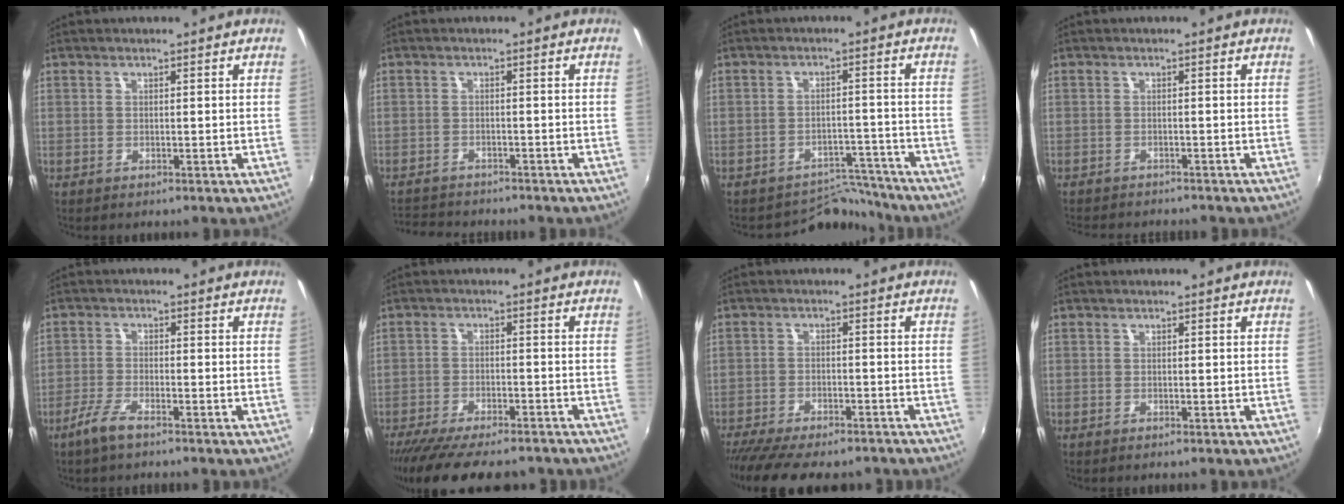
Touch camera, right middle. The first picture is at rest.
{"total": 6.5, "force": [-6.1, 1.7, 1.6], "torque": [-0.052, -0.006, -0.098]}
{"total": 6.3, "force": [-6.0, 1.6, -0.9], "torque": [0.014, 0.022, -0.088]}
{"total": 6.1, "force": [-5.6, 1.2, 1.8], "torque": [-0.049, -0.016, -0.084]}
{"total": 4.4, "force": [-3.3, 0.7, 2.8], "torque": [-0.073, -0.004, -0.067]}
{"total": 17.5, "force": [-14.5, 4.4, 8.7], "torque": [-0.173, -0.040, -0.214]}
{"total": 15.2, "force": [-12.8, 3.9, 7.3], "torque": [-0.152, -0.038, -0.189]}
{"total": 0.5, "force": [-0.5, 0.1, 0.2], "torque": [-0.004, -0.003, -0.011]}